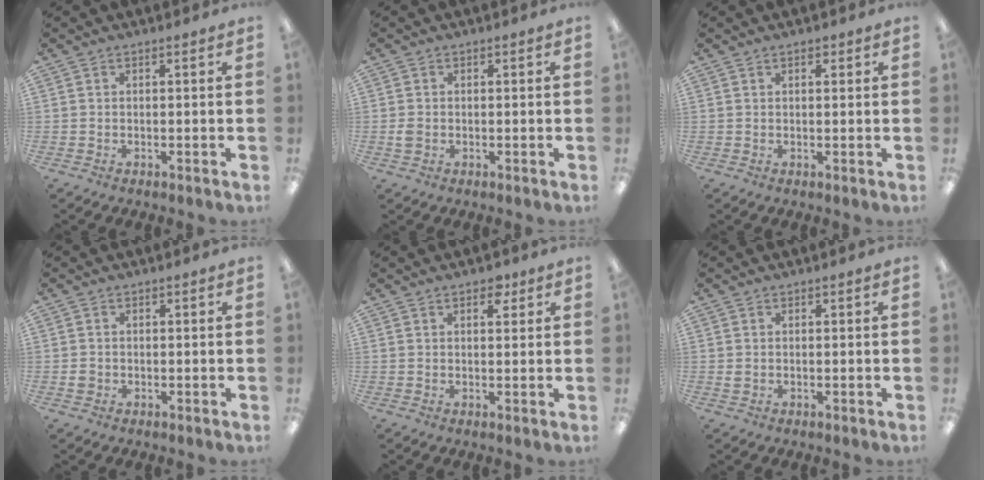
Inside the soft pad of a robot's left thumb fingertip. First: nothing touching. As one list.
[{"total": 1.9, "force": [-0.4, 1.7, 0.7], "torque": [-0.005, 0.001, -0.010]}, {"total": 1.0, "force": [0.7, 0.7, 0.3], "torque": [-0.001, -0.002, 0.011]}, {"total": 1.4, "force": [-0.2, 1.3, -0.1], "torque": [-0.001, 0.005, -0.005]}, {"total": 3.3, "force": [2.2, 1.9, 1.7], "torque": [-0.007, -0.009, 0.032]}, {"total": 0.7, "force": [0.1, 0.7, -0.1], "torque": [-0.001, 0.004, 0.002]}]